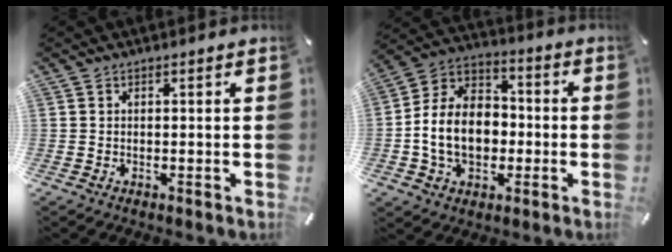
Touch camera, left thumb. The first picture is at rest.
{"total": 12.9, "force": [-2.5, 10.0, 7.7], "torque": [-0.193, 0.016, -0.047]}